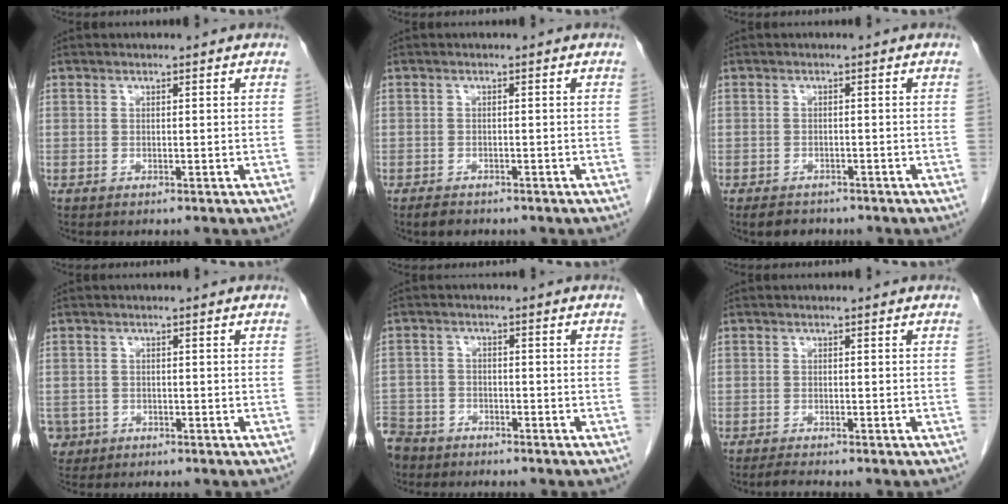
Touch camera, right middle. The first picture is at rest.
{"total": 1.9, "force": [-1.5, 0.9, 0.7], "torque": [-0.018, -0.002, -0.020]}
{"total": 3.1, "force": [-2.5, 1.7, 0.8], "torque": [-0.017, -0.001, -0.034]}
{"total": 3.4, "force": [-1.8, 2.9, 0.1], "torque": [-0.004, 0.007, -0.030]}
{"total": 9.9, "force": [-7.6, 6.1, 2.3], "torque": [-0.083, -0.006, -0.134]}
{"total": 1.5, "force": [-1.4, -0.1, 0.5], "torque": [-0.020, -0.007, -0.026]}